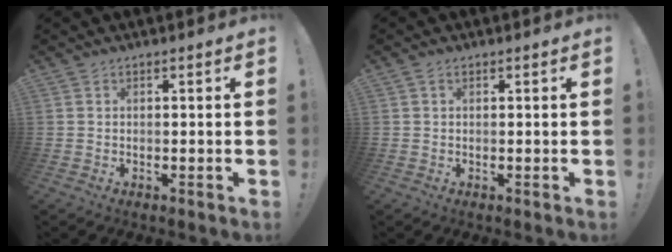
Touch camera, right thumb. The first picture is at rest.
{"total": 0.7, "force": [0.3, 0.5, 0.3], "torque": [-0.006, 0.002, 0.005]}